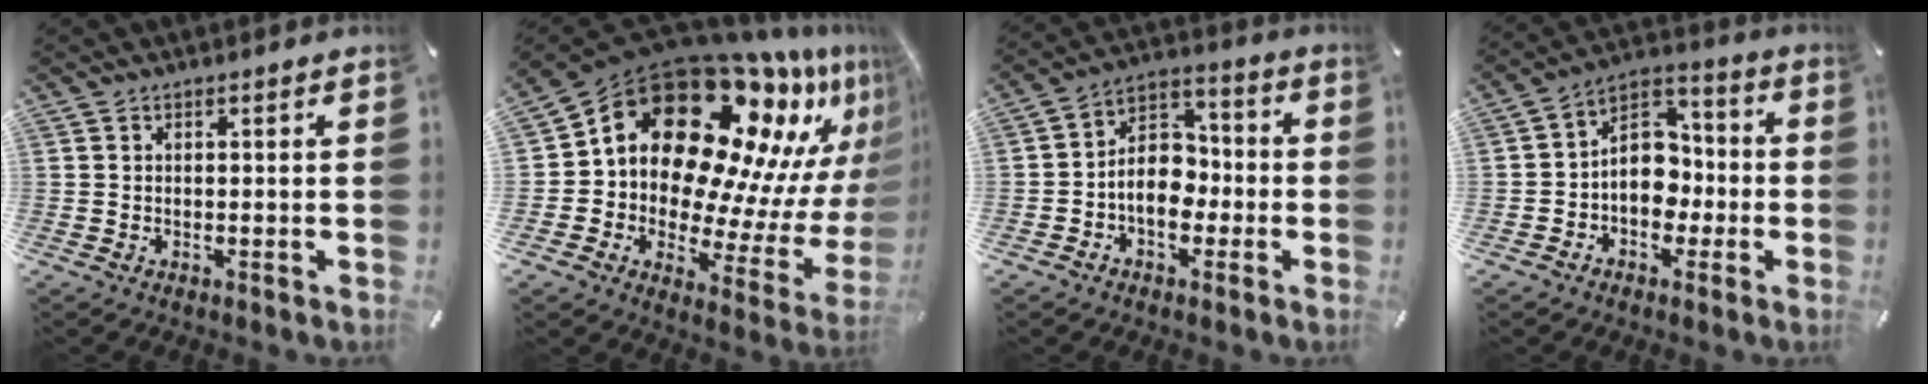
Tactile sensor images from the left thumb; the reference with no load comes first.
{"total": 23.0, "force": [12.6, 14.2, 13.0], "torque": [-0.198, -0.141, 0.232]}
{"total": 9.7, "force": [-2.5, 7.6, 5.5], "torque": [-0.100, 0.015, -0.047]}
{"total": 11.7, "force": [-2.3, 9.7, 6.1], "torque": [-0.104, 0.013, -0.039]}